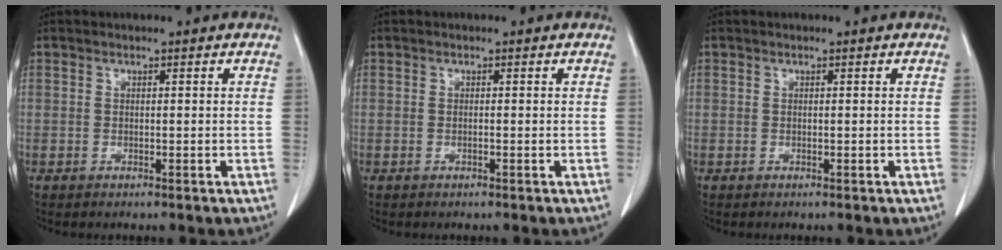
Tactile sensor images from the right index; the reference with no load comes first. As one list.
[{"total": 0.0}, {"total": 0.0}]